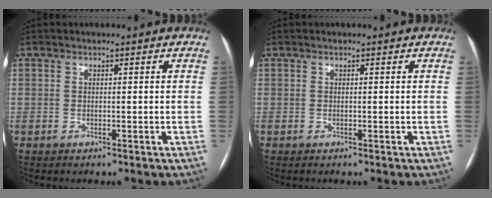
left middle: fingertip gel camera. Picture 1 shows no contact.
{"total": 0.0}